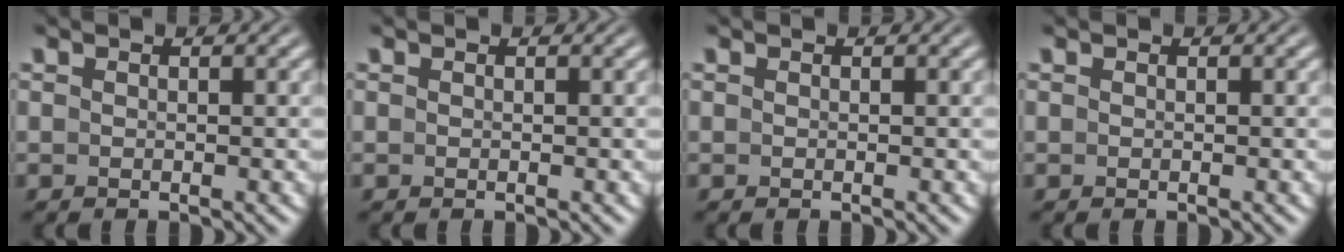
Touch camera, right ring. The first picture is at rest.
{"total": 0.0}
{"total": 0.0}
{"total": 0.0}